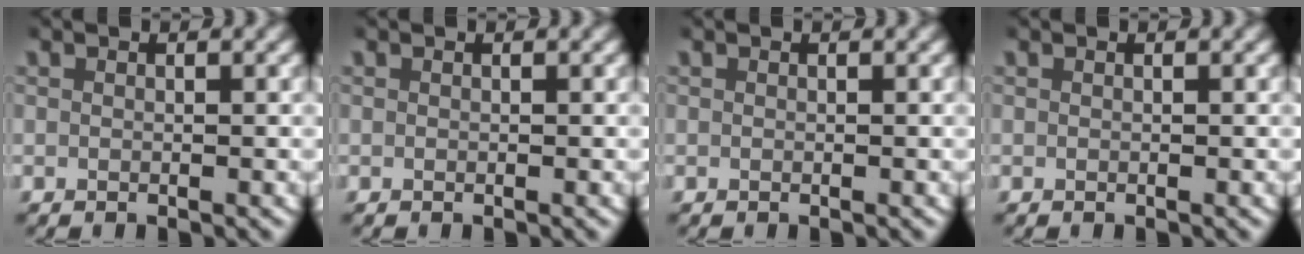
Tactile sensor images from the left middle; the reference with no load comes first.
{"total": 0.0}
{"total": 0.0}
{"total": 0.0}